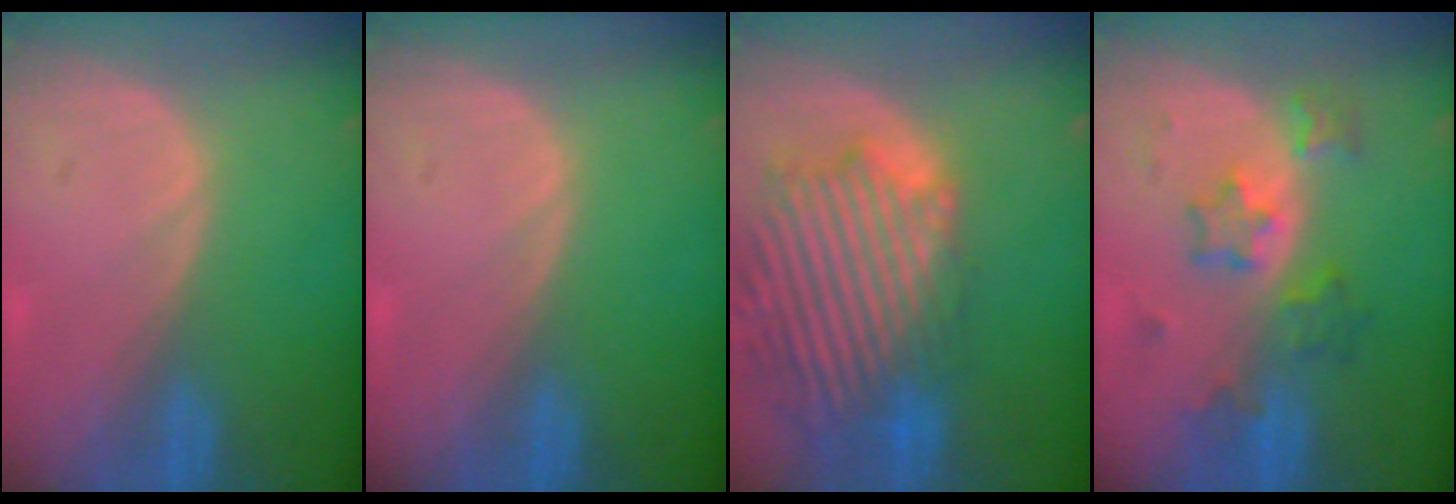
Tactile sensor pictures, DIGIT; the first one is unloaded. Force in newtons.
{"total": 0.0}
{"total": 14.6, "press": 12.4, "slide": 7.6}
{"total": 5.9, "press": 5.8, "slide": 1.0}